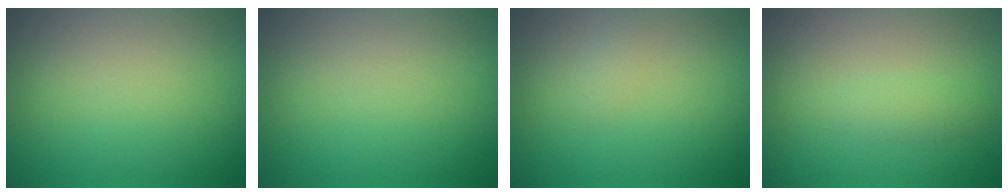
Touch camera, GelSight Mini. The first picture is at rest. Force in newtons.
{"total": 0.0}
{"total": 0.8, "press": 0.8, "slide": 0.0}
{"total": 1.1, "press": 1.1, "slide": 0.0}